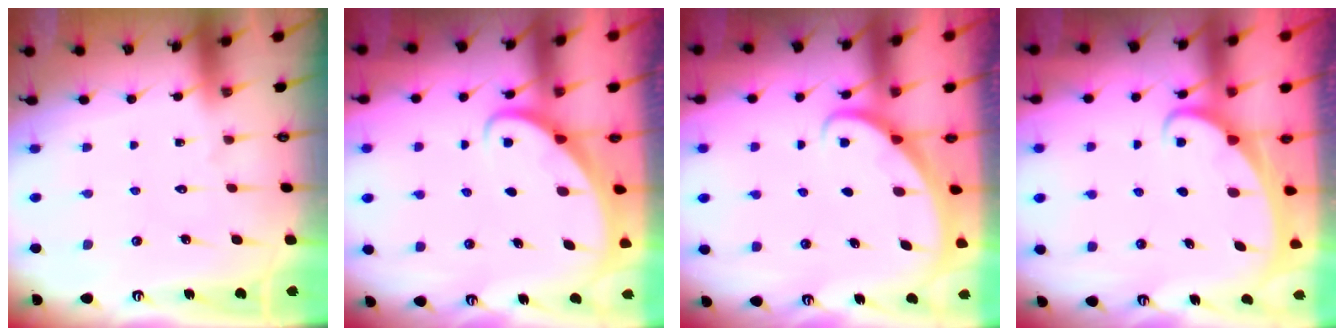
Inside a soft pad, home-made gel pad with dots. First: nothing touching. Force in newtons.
{"total": 2.4, "press": 2.4, "slide": 0.2}
{"total": 2.3, "press": 2.3, "slide": 0.1}
{"total": 1.8, "press": 1.8, "slide": 0.2}